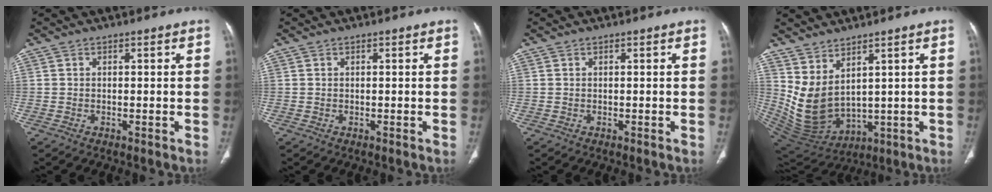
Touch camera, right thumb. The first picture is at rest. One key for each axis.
{"total": 0.0}
{"total": 0.0}
{"total": 10.3, "fx": 3.9, "fy": 5.4, "fz": 7.8, "tx": -0.132, "ty": -0.036, "tz": 0.107}